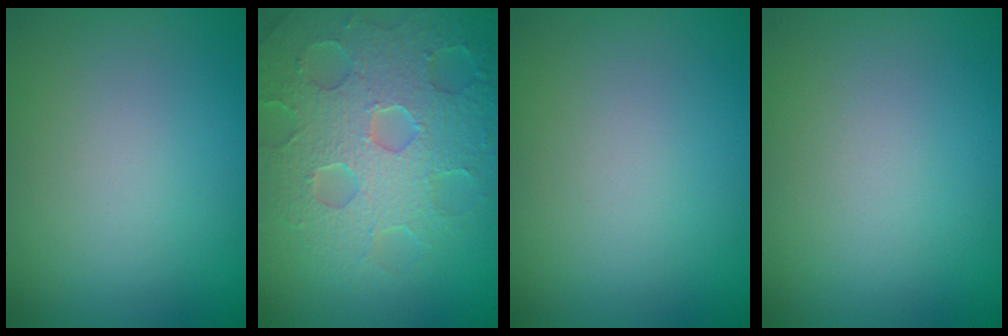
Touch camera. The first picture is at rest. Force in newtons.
{"total": 7.9, "press": 5.8, "slide": 5.3}
{"total": 0.0}
{"total": 0.0}